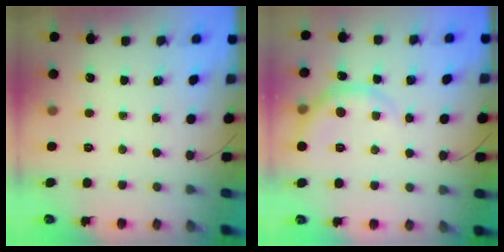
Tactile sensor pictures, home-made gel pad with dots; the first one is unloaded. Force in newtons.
{"total": 6.4, "press": 6.4, "slide": 0.7}